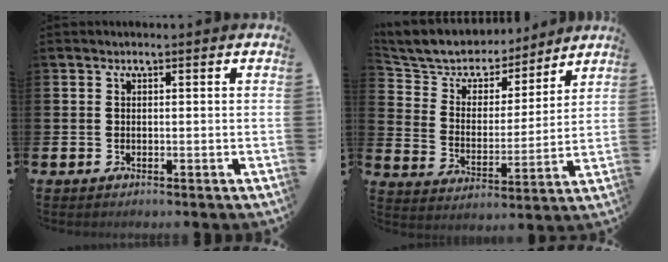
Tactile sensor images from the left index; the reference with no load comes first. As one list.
[{"total": 8.3, "force": [7.6, 3.1, 1.0], "torque": [-0.073, -0.051, 0.138]}]